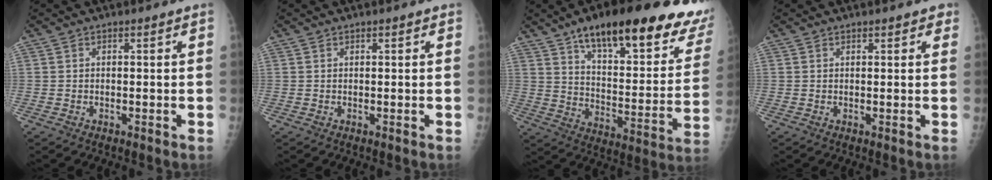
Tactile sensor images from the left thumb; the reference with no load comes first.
{"total": 0.5, "force": [0.3, 0.2, 0.4], "torque": [-0.005, -0.001, 0.004]}
{"total": 29.0, "force": [19.9, 8.4, 19.4], "torque": [-0.237, -0.062, 0.279]}
{"total": 1.9, "force": [1.3, 0.9, 1.0], "torque": [0.003, -0.002, 0.012]}